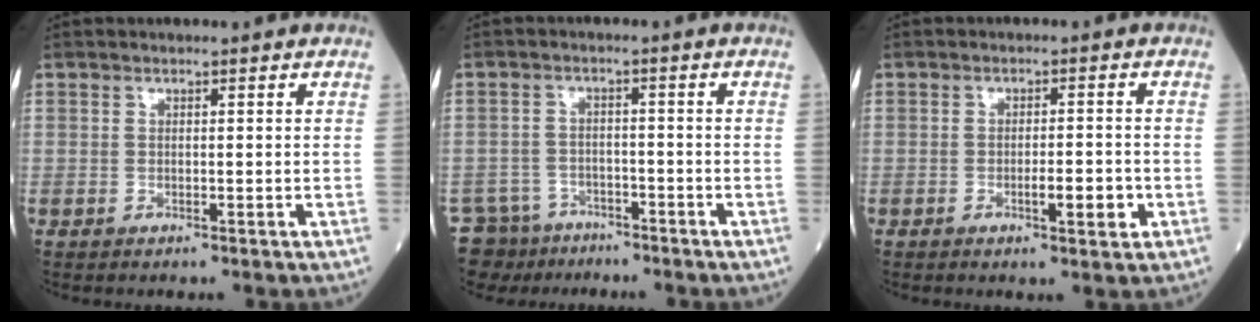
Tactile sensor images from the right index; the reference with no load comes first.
{"total": 6.5, "force": [-5.4, 3.6, -0.4], "torque": [0.005, 0.011, -0.090]}
{"total": 3.9, "force": [-1.3, 0.8, 3.5], "torque": [-0.051, 0.000, -0.017]}